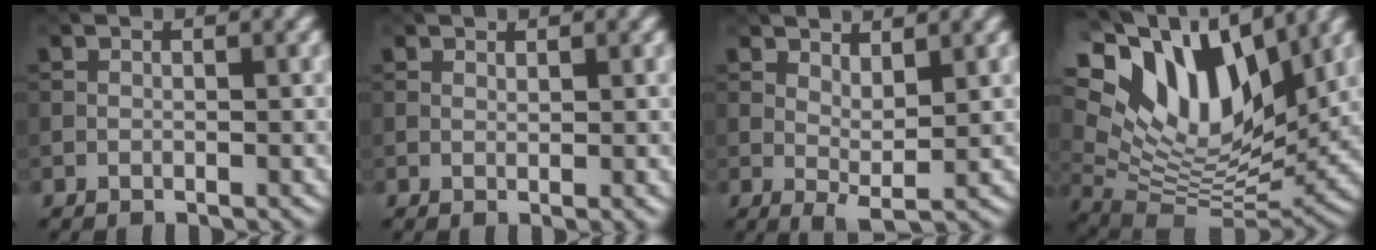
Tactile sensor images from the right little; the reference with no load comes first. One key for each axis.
{"total": 0.6, "fx": 0.5, "fy": 0.0, "fz": 0.3, "tx": -0.004, "ty": -0.002, "tz": 0.010}
{"total": 2.5, "fx": 1.4, "fy": 0.7, "fz": 2.0, "tx": -0.035, "ty": -0.008, "tz": 0.025}
{"total": 15.3, "fx": 6.6, "fy": 7.9, "fz": 11.4, "tx": -0.210, "ty": 0.020, "tz": 0.115}